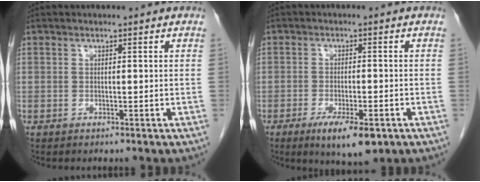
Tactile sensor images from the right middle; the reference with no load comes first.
{"total": 7.3, "force": [-4.0, 1.9, 5.7], "torque": [-0.090, -0.011, -0.056]}